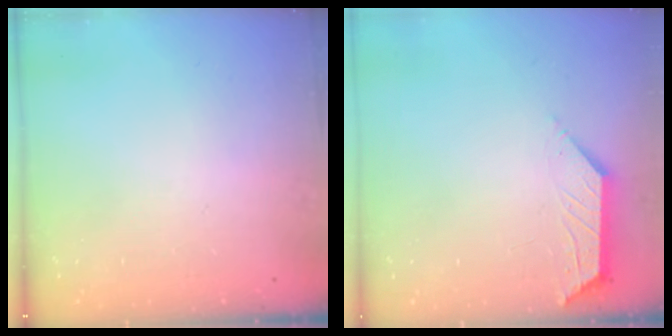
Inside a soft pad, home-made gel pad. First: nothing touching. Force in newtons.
{"total": 2.0, "press": 1.9, "slide": 0.4}